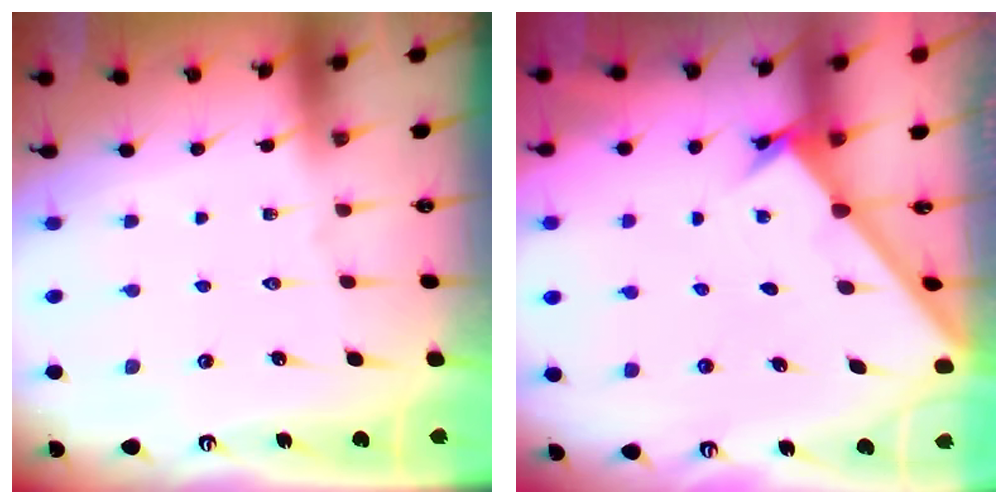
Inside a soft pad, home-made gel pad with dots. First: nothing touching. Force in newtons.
{"total": 1.6, "press": 1.6, "slide": 0.1}